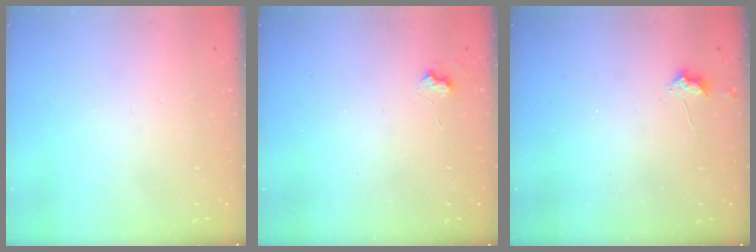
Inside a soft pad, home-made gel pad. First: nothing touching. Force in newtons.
{"total": 3.3, "press": 3.3, "slide": 0.5}
{"total": 3.0, "press": 2.9, "slide": 0.5}